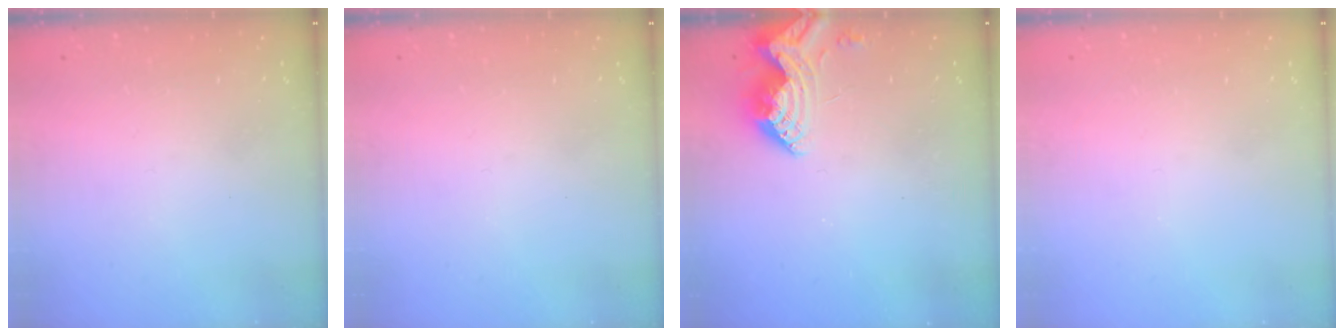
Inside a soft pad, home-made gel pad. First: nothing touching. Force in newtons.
{"total": 0.0}
{"total": 8.0, "press": 8.0, "slide": 0.9}
{"total": 0.0}